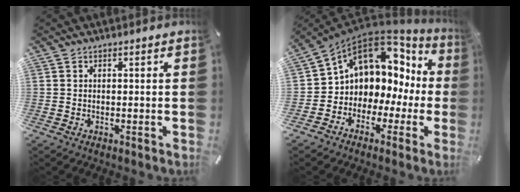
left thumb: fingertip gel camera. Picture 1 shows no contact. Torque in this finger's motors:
{"motor_torque": [0.28, 2.52, 1.52, 1.24, 0.27]}